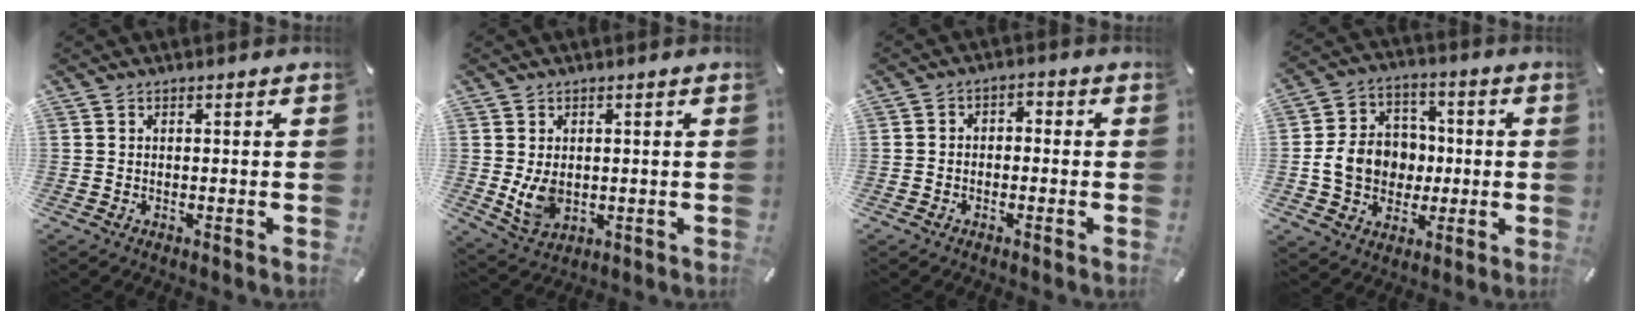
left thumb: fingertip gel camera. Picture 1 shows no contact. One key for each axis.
{"total": 6.2, "fx": 0.6, "fy": 4.7, "fz": 4.0, "tx": -0.089, "ty": -0.010, "tz": 0.008}
{"total": 3.0, "fx": -2.1, "fy": 2.0, "fz": 0.8, "tx": -0.012, "ty": 0.016, "tz": -0.043}
{"total": 11.6, "fx": -1.2, "fy": 10.4, "fz": 5.1, "tx": -0.102, "ty": 0.022, "tz": -0.014}